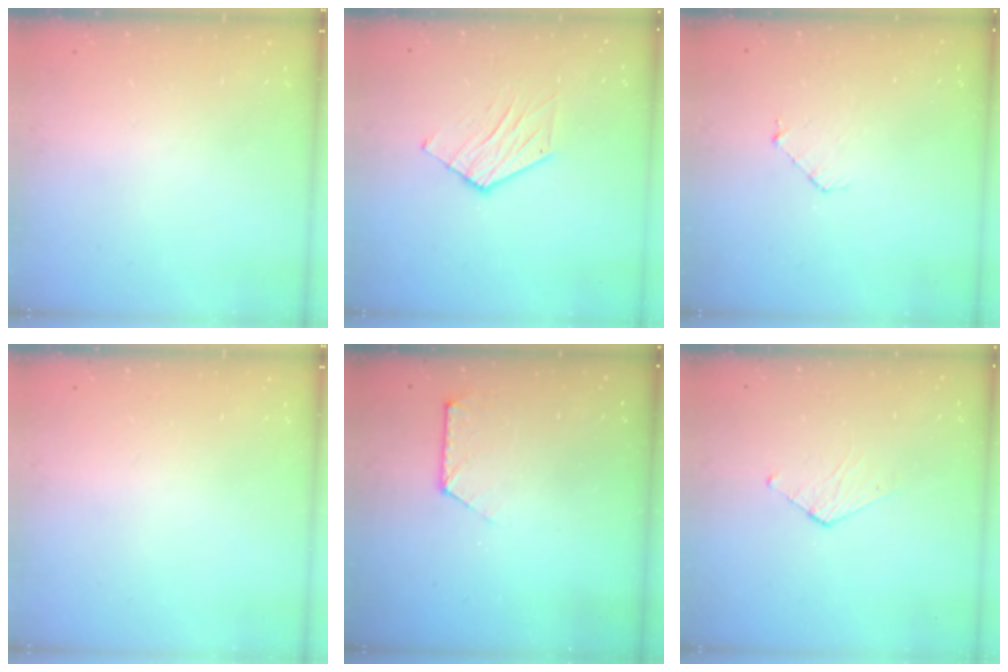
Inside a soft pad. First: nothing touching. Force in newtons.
{"total": 8.2, "press": 8.2, "slide": 0.3}
{"total": 4.1, "press": 4.1, "slide": 0.3}
{"total": 0.0}
{"total": 5.7, "press": 5.7, "slide": 0.6}
{"total": 3.5, "press": 3.5, "slide": 0.3}